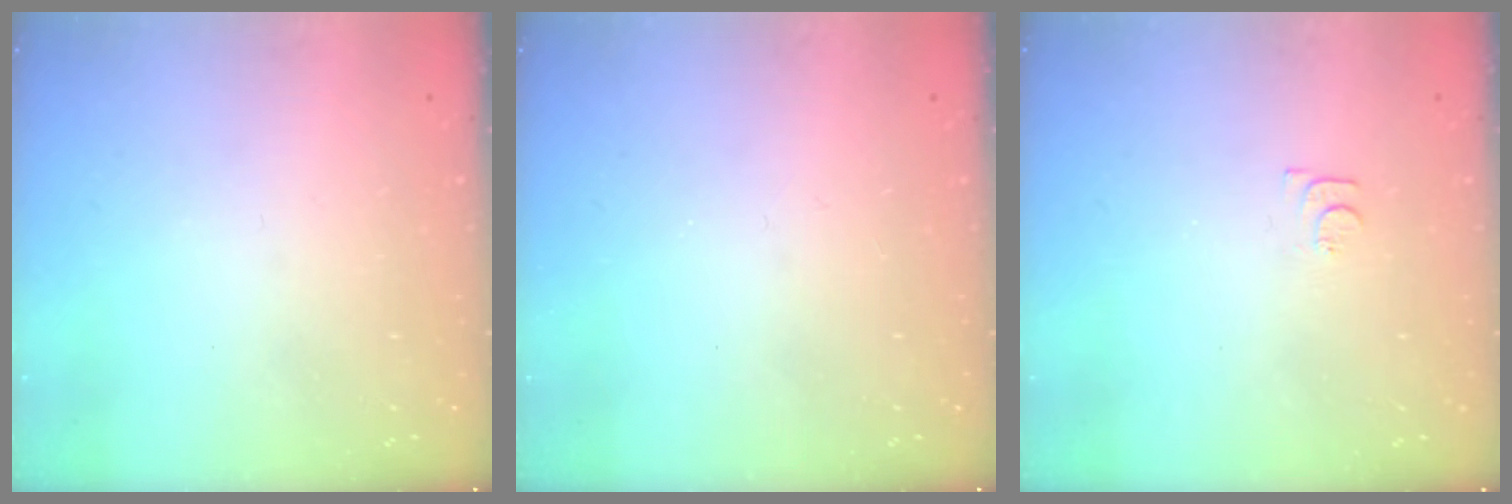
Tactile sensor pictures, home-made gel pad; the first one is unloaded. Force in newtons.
{"total": 3.6, "press": 3.5, "slide": 0.4}
{"total": 3.4, "press": 3.4, "slide": 0.5}